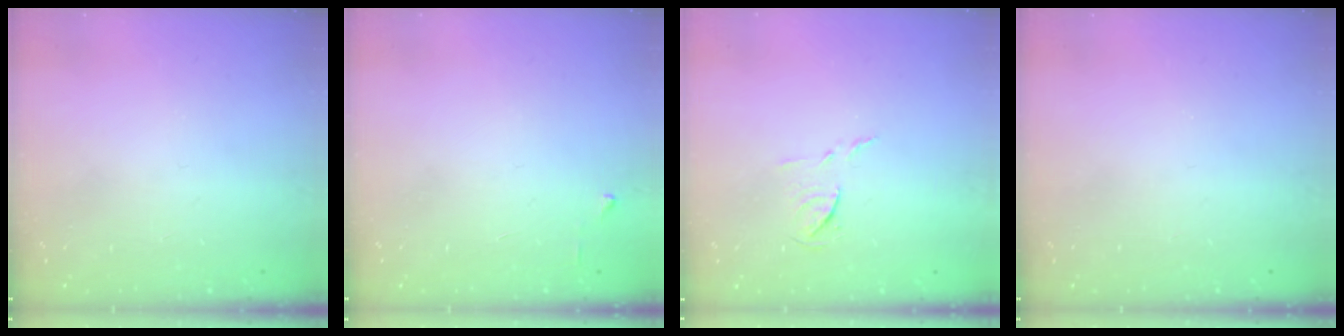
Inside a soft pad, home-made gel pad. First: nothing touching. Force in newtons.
{"total": 3.7, "press": 3.6, "slide": 0.4}
{"total": 7.3, "press": 7.3, "slide": 0.5}
{"total": 0.0}